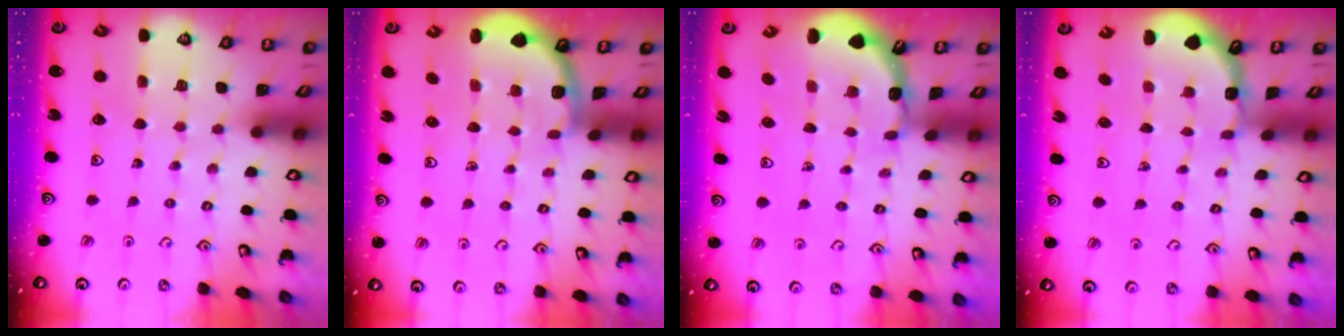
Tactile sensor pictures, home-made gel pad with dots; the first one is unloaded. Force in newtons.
{"total": 1.9, "press": 1.9, "slide": 0.0}
{"total": 1.8, "press": 1.8, "slide": 0.1}
{"total": 1.6, "press": 1.6, "slide": 0.1}